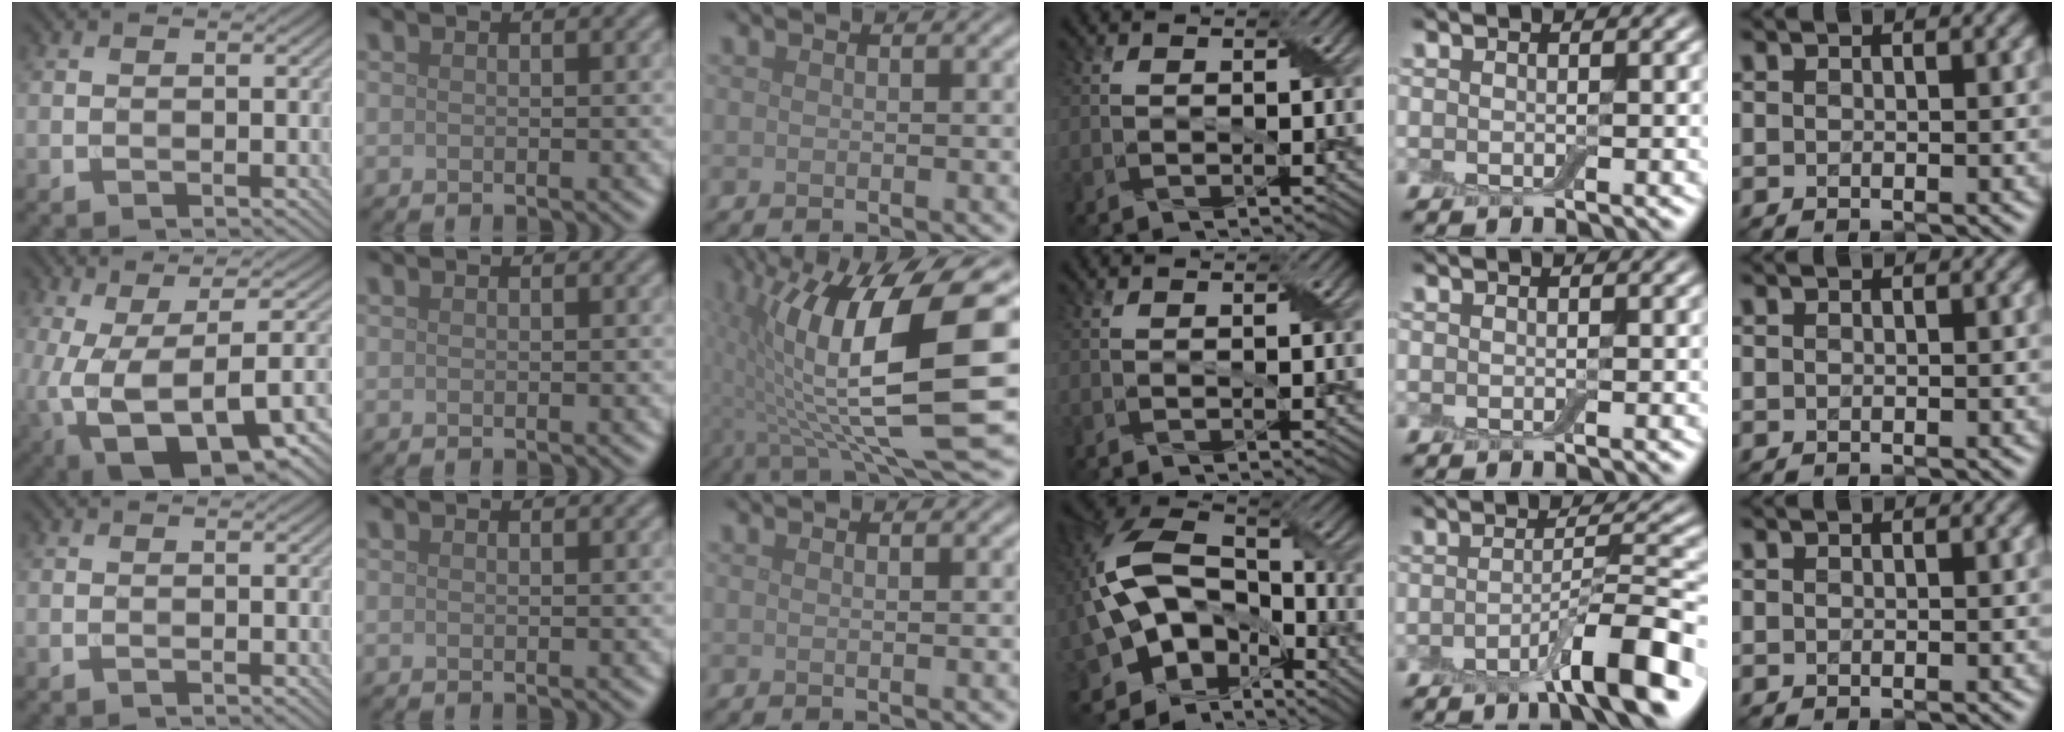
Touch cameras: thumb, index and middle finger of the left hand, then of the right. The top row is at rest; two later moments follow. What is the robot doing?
{"motion": "peel", "object": "aluminum foil"}